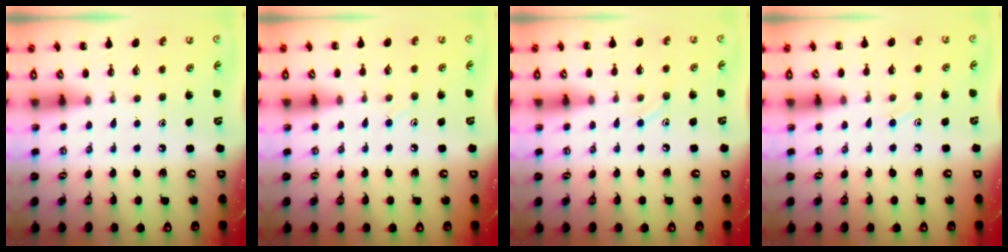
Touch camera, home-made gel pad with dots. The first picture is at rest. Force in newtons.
{"total": 5.8, "press": 5.4, "slide": 2.1}
{"total": 6.0, "press": 5.7, "slide": 2.0}
{"total": 5.4, "press": 5.0, "slide": 1.8}